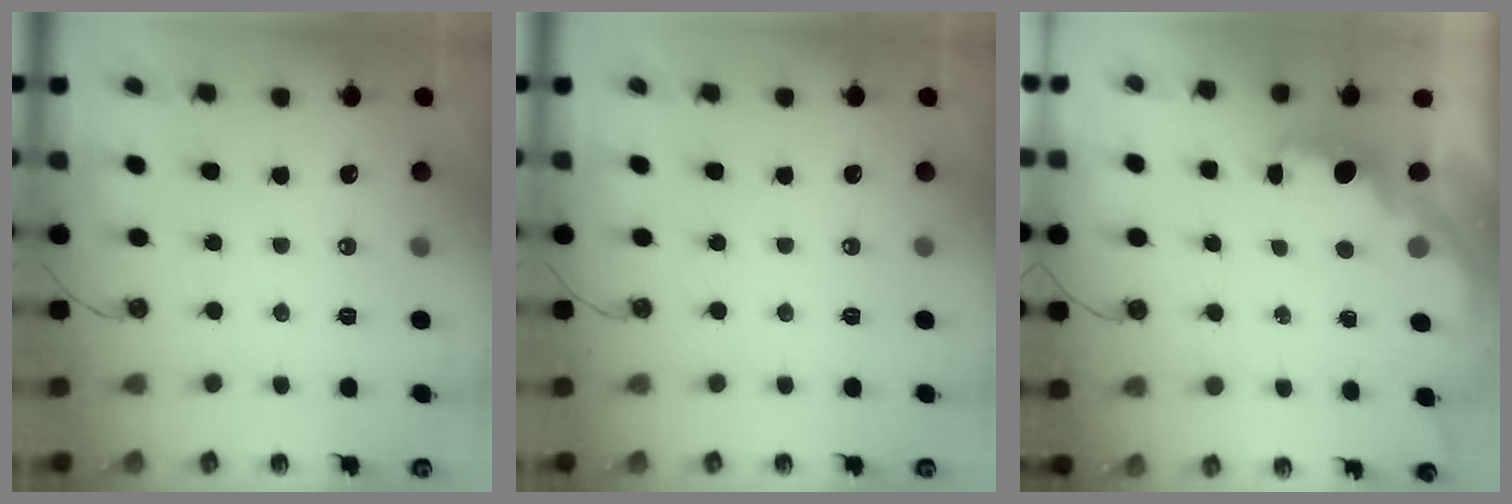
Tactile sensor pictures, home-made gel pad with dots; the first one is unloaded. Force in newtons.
{"total": 0.0}
{"total": 2.1, "press": 1.9, "slide": 0.8}